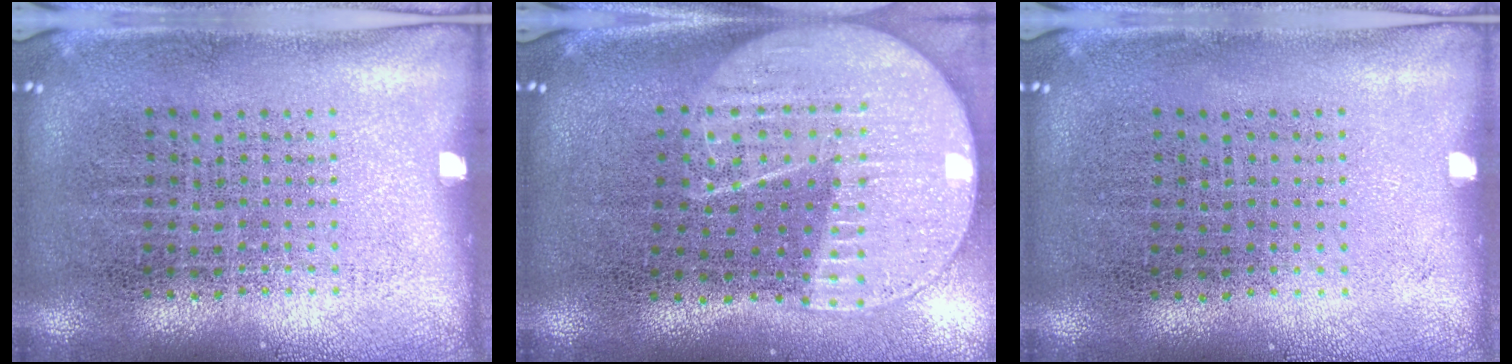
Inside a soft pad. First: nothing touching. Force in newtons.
{"total": 2.2, "press": 1.9, "slide": 1.1}
{"total": 0.0}